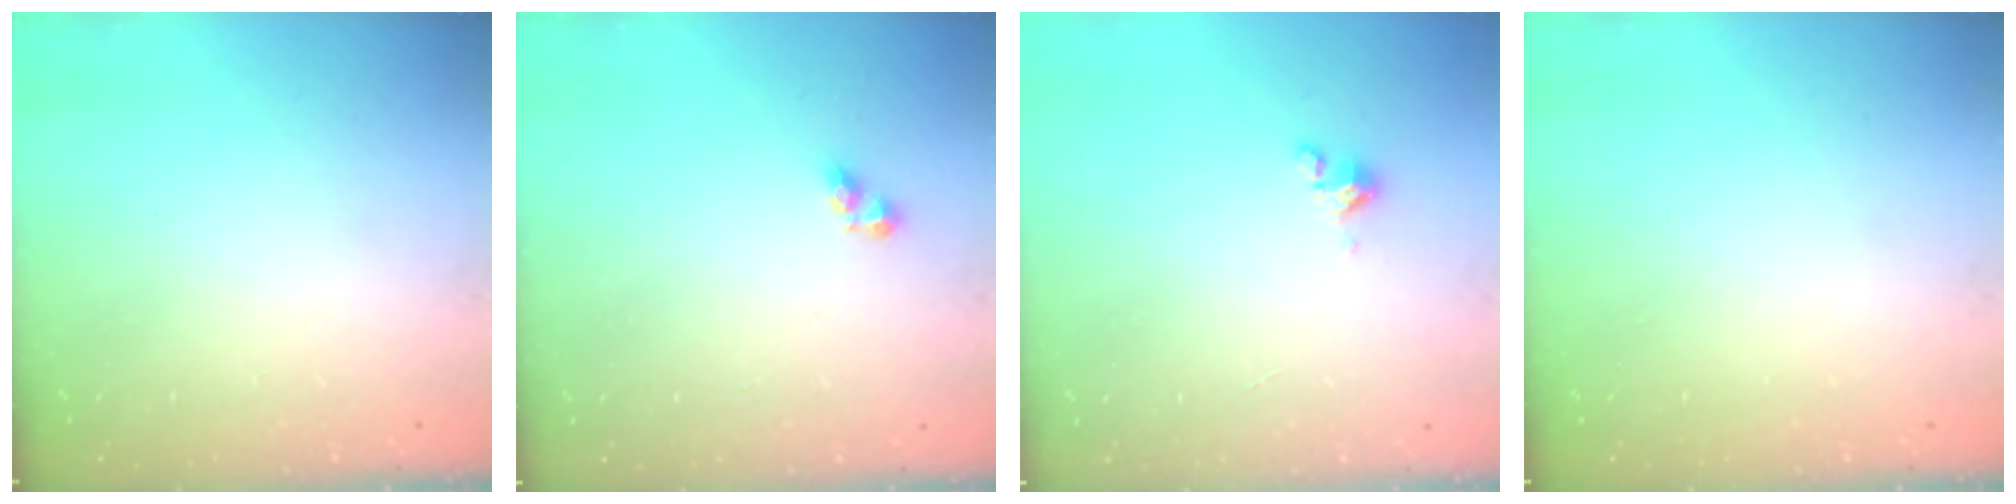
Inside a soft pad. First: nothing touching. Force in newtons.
{"total": 4.6, "press": 4.6, "slide": 0.6}
{"total": 1.8, "press": 1.7, "slide": 0.4}
{"total": 0.0}